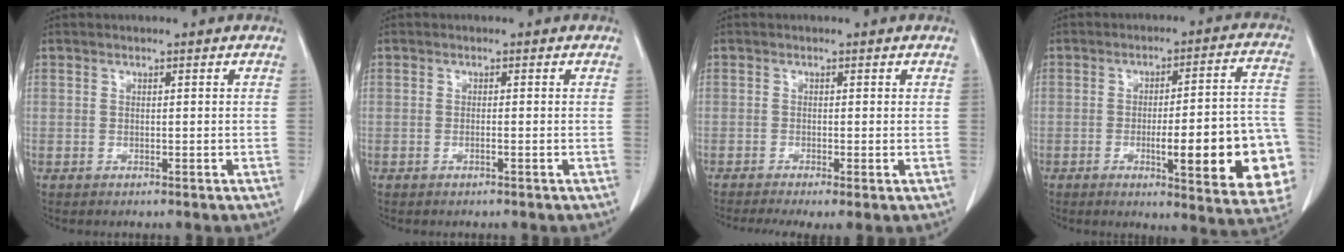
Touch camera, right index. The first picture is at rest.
{"total": 0.6, "force": [-0.3, -0.1, 0.5], "torque": [-0.010, 0.001, -0.005]}
{"total": 4.0, "force": [-2.3, 1.0, 3.2], "torque": [-0.055, -0.013, -0.041]}
{"total": 19.1, "force": [-5.1, 3.2, 18.1], "torque": [-0.147, 0.022, -0.051]}